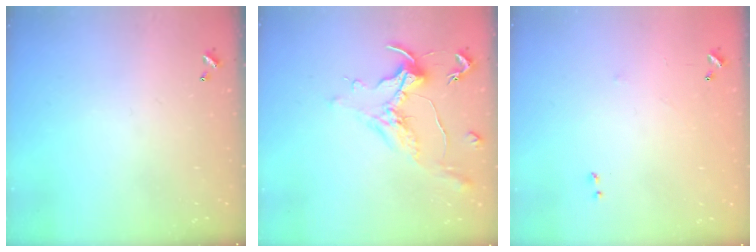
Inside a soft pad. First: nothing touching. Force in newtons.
{"total": 1.3, "press": 1.1, "slide": 0.6}
{"total": 6.4, "press": 6.3, "slide": 0.8}